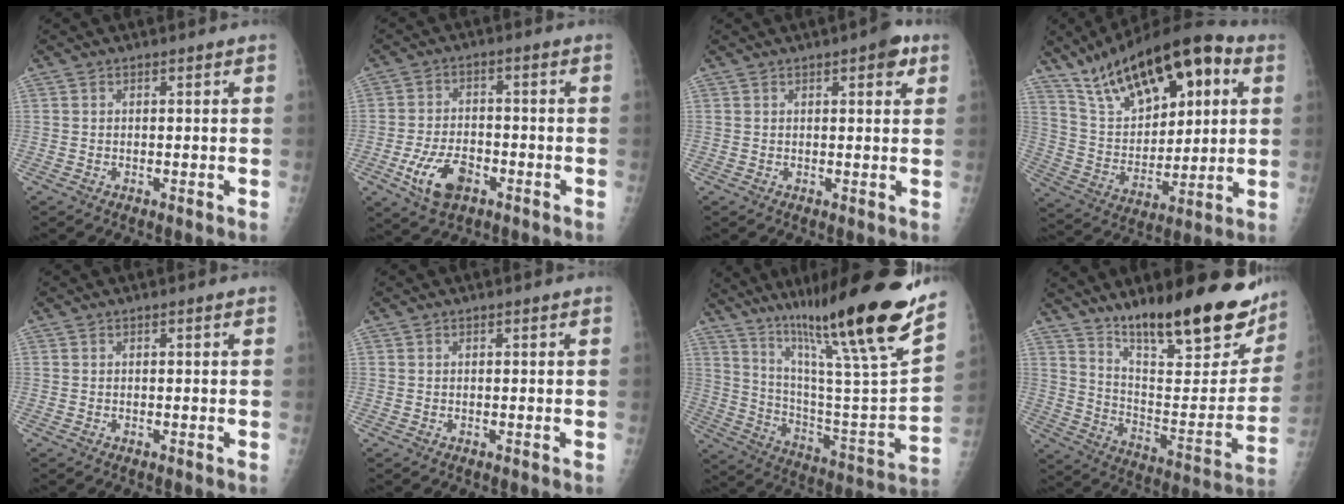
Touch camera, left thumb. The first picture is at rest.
{"total": 8.8, "force": [-4.0, 4.9, 6.1], "torque": [-0.112, 0.017, -0.066]}
{"total": 4.0, "force": [2.1, 1.4, 3.2], "torque": [-0.031, -0.004, 0.020]}
{"total": 23.6, "force": [11.9, 10.7, 17.3], "torque": [-0.248, -0.025, 0.214]}
{"total": 0.0}
{"total": 0.0}
{"total": 28.6, "force": [20.3, 1.8, 20.1], "torque": [-0.300, -0.097, 0.327]}
{"total": 27.0, "force": [18.8, 7.5, 17.8], "torque": [-0.222, -0.093, 0.288]}